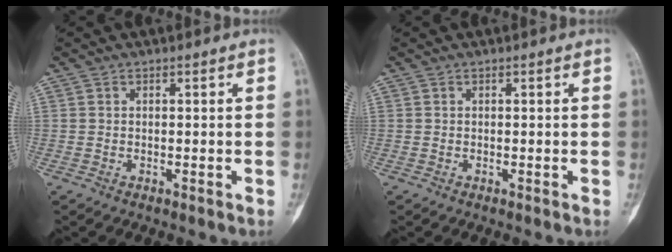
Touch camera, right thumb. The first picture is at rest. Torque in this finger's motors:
{"motor_torque": [0.19, 0.19, 0.22, -0.22, 0.04]}